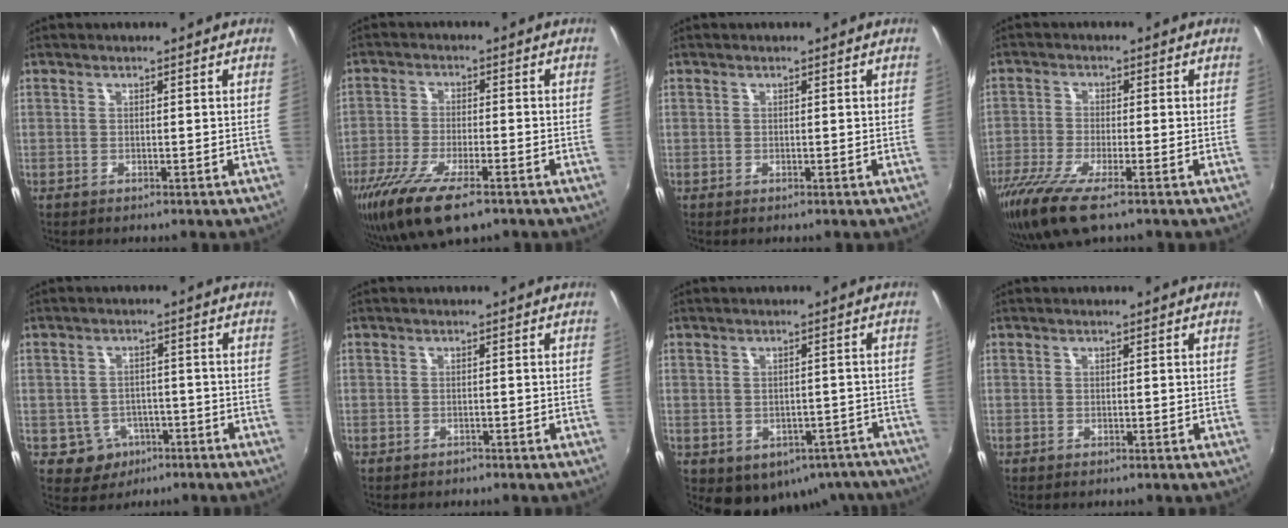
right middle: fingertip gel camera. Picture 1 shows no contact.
{"total": 12.8, "force": [-8.4, 3.8, 8.9], "torque": [-0.198, -0.043, -0.154]}
{"total": 0.0}
{"total": 10.1, "force": [-6.8, 2.3, 7.2], "torque": [-0.170, -0.035, -0.130]}
{"total": 6.3, "force": [-2.8, 5.5, 1.4], "torque": [-0.040, 0.010, -0.026]}
{"total": 0.9, "force": [-0.7, 0.5, 0.1], "torque": [-0.003, 0.001, -0.009]}
{"total": 14.2, "force": [-9.0, 9.3, 5.7], "torque": [-0.107, 0.008, -0.081]}
{"total": 0.0}